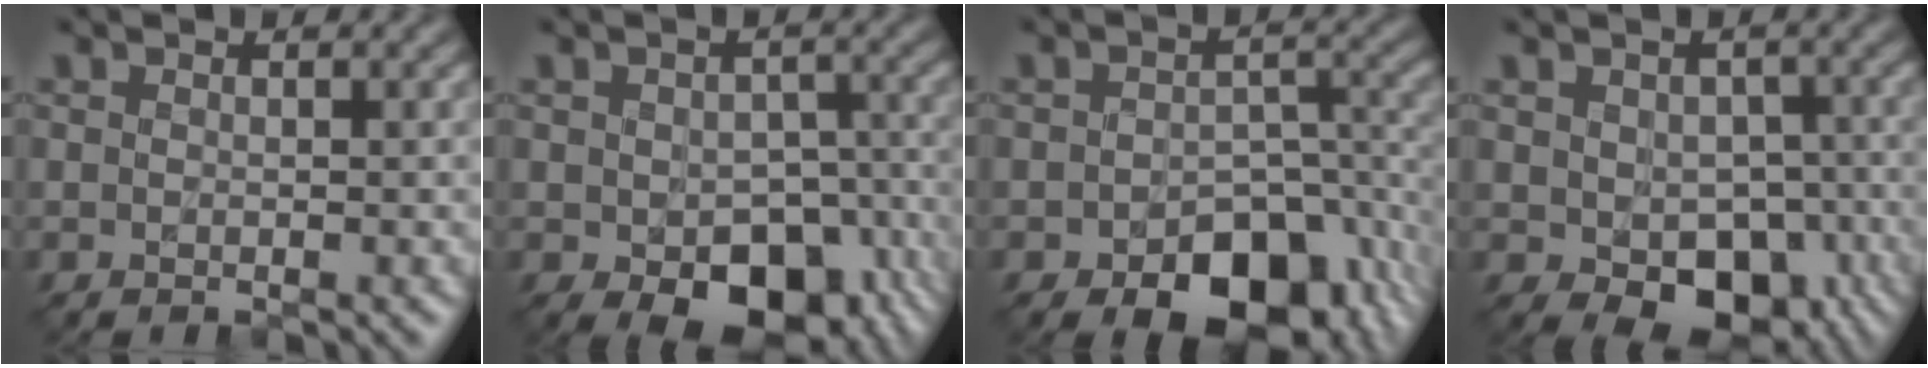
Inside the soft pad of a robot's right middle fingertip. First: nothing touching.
{"total": 9.7, "force": [-4.0, 5.7, 6.7], "torque": [-0.105, -0.024, -0.043]}
{"total": 9.9, "force": [-5.3, 5.5, 6.3], "torque": [-0.082, -0.023, -0.073]}
{"total": 7.5, "force": [-2.5, 5.0, 5.0], "torque": [-0.079, -0.017, -0.030]}